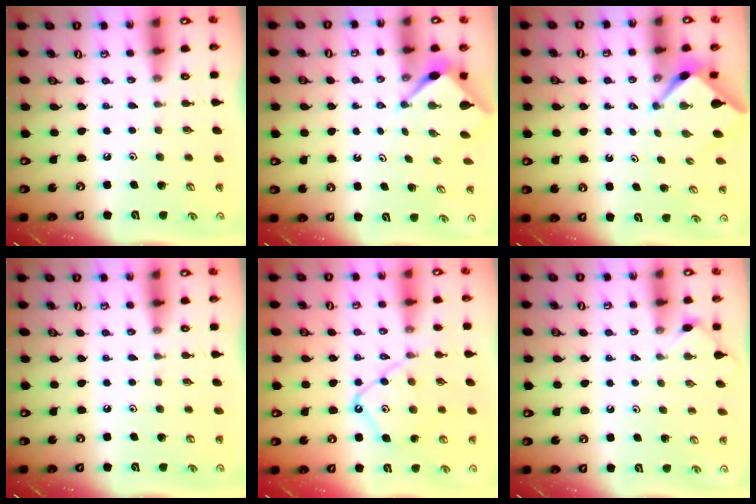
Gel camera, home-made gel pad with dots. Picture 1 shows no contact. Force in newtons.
{"total": 3.2, "press": 3.2, "slide": 0.4}
{"total": 2.6, "press": 2.5, "slide": 0.4}
{"total": 0.0}
{"total": 12.9, "press": 12.8, "slide": 1.1}
{"total": 2.6, "press": 2.6, "slide": 0.5}